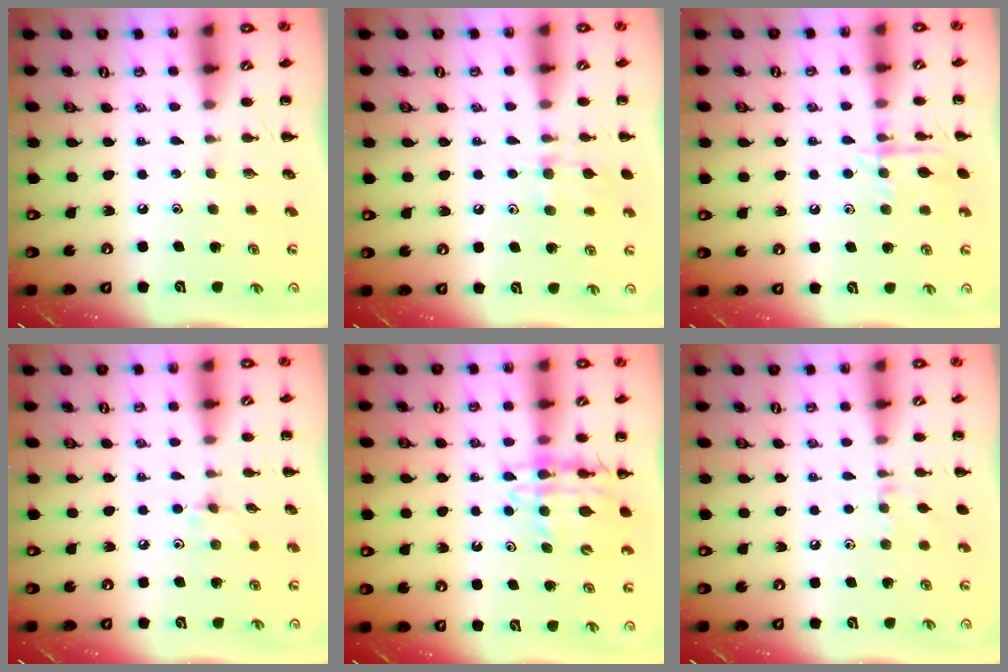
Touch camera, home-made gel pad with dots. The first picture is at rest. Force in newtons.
{"total": 9.2, "press": 8.9, "slide": 2.5}
{"total": 11.1, "press": 11.1, "slide": 0.5}
{"total": 5.6, "press": 5.2, "slide": 2.0}
{"total": 12.0, "press": 11.3, "slide": 3.9}
{"total": 6.3, "press": 6.0, "slide": 1.8}